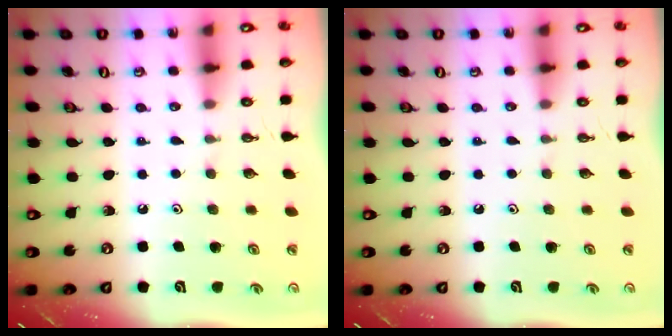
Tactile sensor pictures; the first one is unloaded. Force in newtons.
{"total": 0.0}